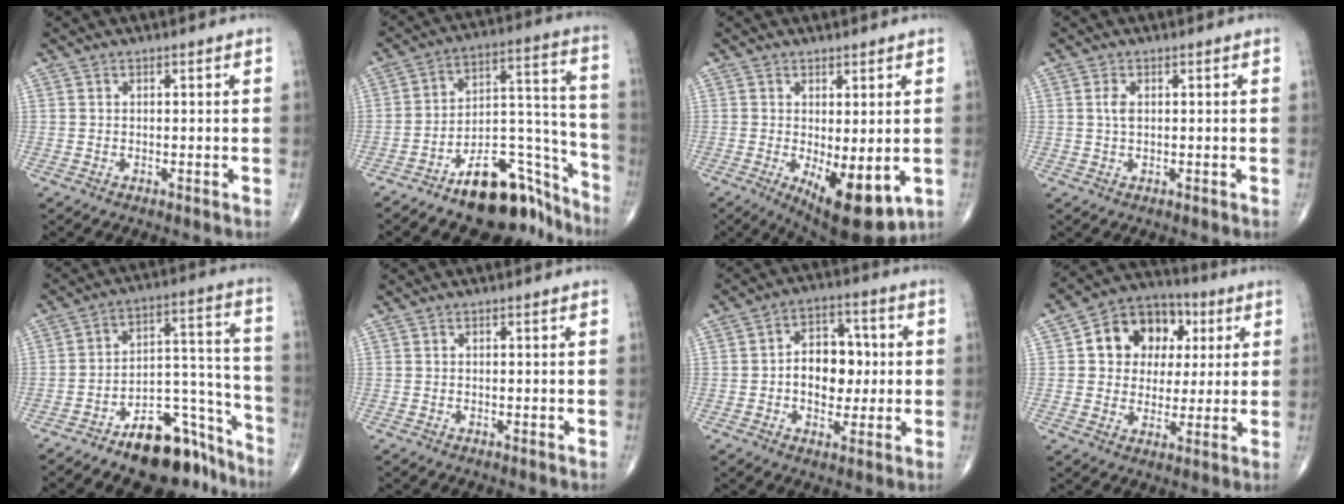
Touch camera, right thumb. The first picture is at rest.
{"total": 18.1, "force": [-14.0, 7.4, 8.9], "torque": [-0.073, 0.145, -0.224]}
{"total": 10.9, "force": [-2.7, 4.3, 9.7], "torque": [-0.132, -0.023, -0.025]}
{"total": 2.0, "force": [0.4, 1.0, 1.6], "torque": [-0.035, 0.003, 0.010]}
{"total": 16.1, "force": [-11.9, 7.2, 8.2], "torque": [-0.063, 0.125, -0.183]}
{"total": 0.0}
{"total": 10.4, "force": [-0.1, 7.3, 7.4], "torque": [-0.063, 0.020, -0.007]}
{"total": 13.9, "force": [3.4, 11.3, 7.5], "torque": [-0.071, 0.009, 0.049]}